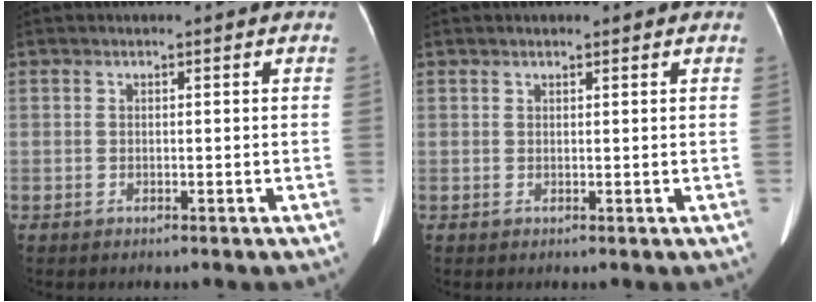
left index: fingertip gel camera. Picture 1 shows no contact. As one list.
[{"total": 1.1, "force": [0.9, 0.4, 0.6], "torque": [-0.012, 0.012, 0.012]}]